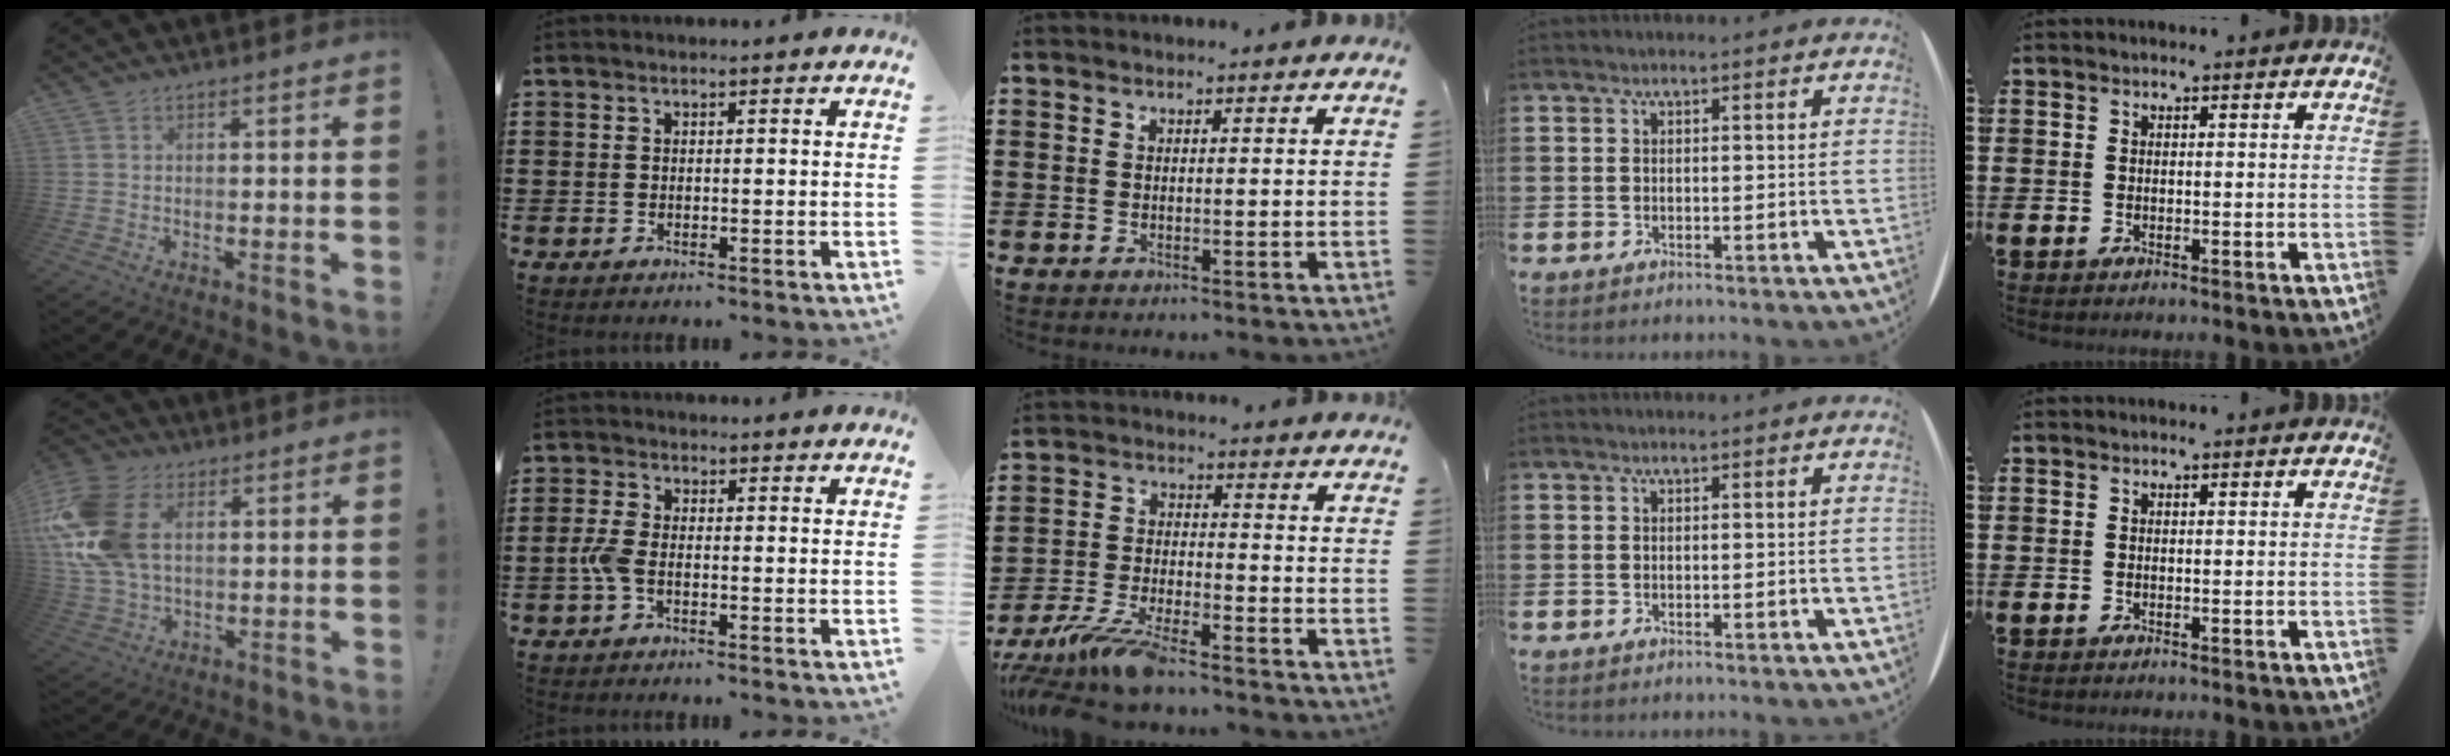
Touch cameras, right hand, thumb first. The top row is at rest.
{"thumb": {"total": 19.6, "force": [4.2, 13.2, 13.9], "torque": [-0.279, 0.000, 0.078]}, "index": {"total": 3.2, "force": [-1.1, 1.3, 2.7], "torque": [-0.075, -0.007, -0.028]}, "middle": {"total": 8.0, "force": [-6.9, 0.8, 3.9], "torque": [-0.095, -0.007, -0.137]}}